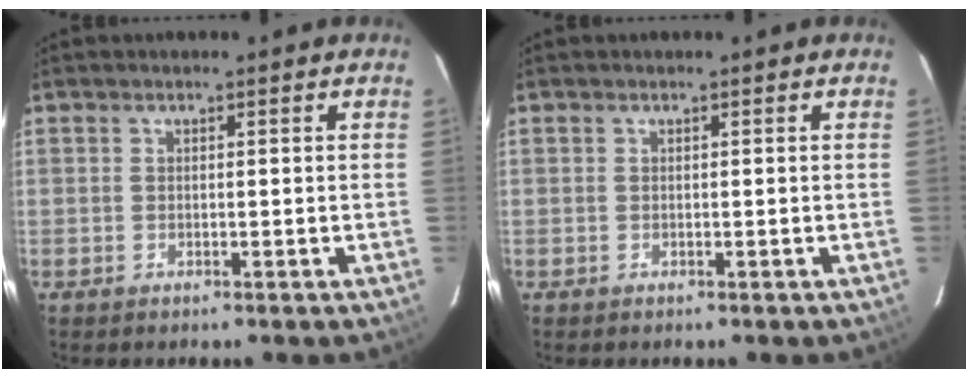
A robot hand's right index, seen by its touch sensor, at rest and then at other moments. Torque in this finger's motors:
{"motor_torque": [0.00, 0.00, 0.00, 0.00]}